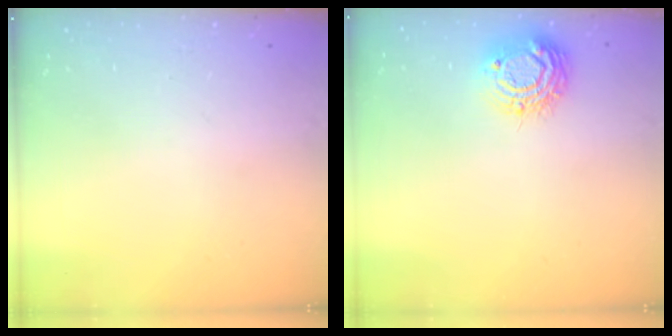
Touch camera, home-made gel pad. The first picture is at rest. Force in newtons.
{"total": 9.8, "press": 9.8, "slide": 0.6}